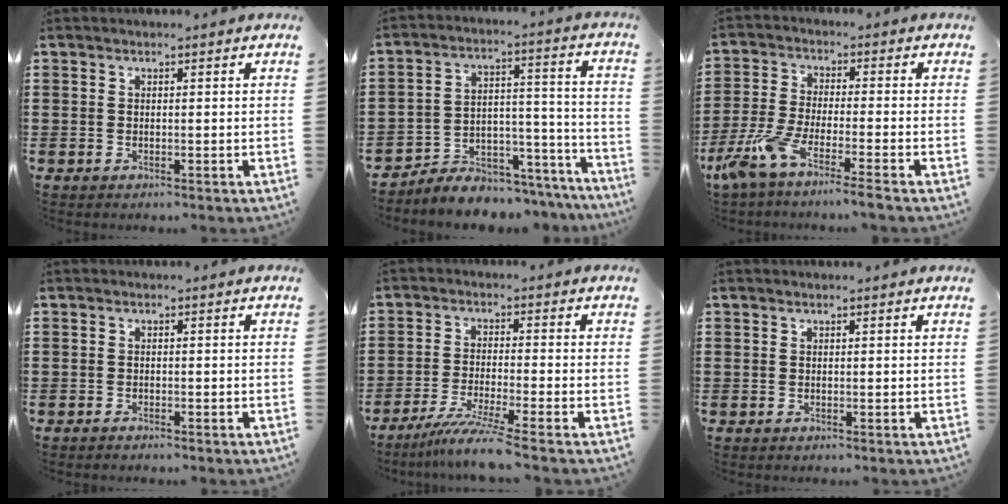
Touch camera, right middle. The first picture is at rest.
{"total": 6.1, "force": [-5.8, 1.8, 0.5], "torque": [-0.006, 0.013, -0.115]}
{"total": 6.4, "force": [-5.3, -0.1, 3.7], "torque": [-0.109, -0.023, -0.112]}
{"total": 1.2, "force": [-1.1, 0.1, 0.1], "torque": [-0.005, 0.002, -0.023]}
{"total": 6.4, "force": [-5.1, -0.5, 3.7], "torque": [-0.078, -0.020, -0.100]}
{"total": 0.0}